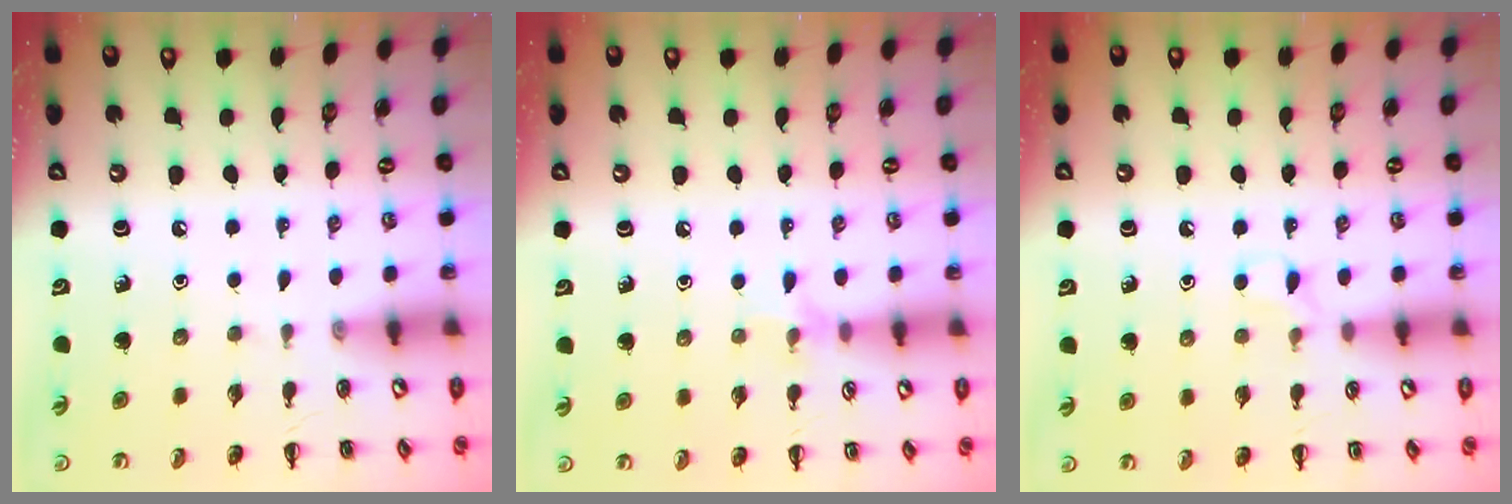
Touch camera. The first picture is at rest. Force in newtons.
{"total": 5.7, "press": 5.4, "slide": 1.8}
{"total": 3.9, "press": 3.7, "slide": 1.2}